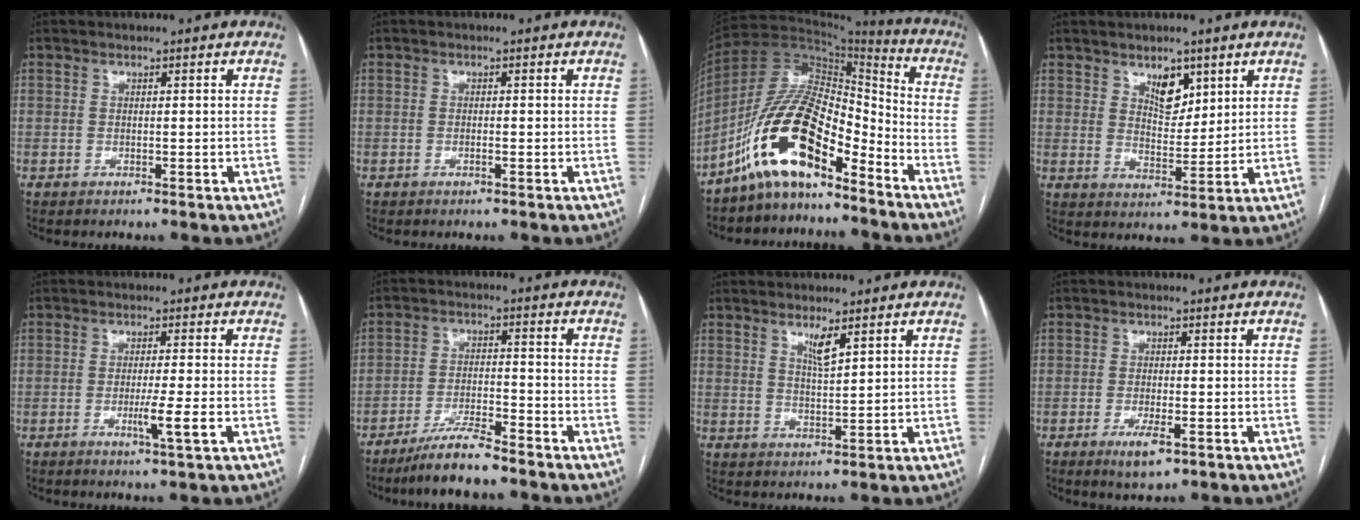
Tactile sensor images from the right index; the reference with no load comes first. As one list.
[{"total": 0.7, "force": [-0.3, 0.0, 0.6], "torque": [-0.014, 0.000, -0.004]}, {"total": 14.3, "force": [-9.3, 4.9, 9.7], "torque": [-0.190, 0.034, -0.171]}, {"total": 5.2, "force": [3.1, 2.7, 3.2], "torque": [-0.052, -0.005, 0.057]}, {"total": 4.1, "force": [-1.3, -0.6, 3.8], "torque": [-0.064, -0.009, -0.021]}, {"total": 7.0, "force": [-6.0, 0.5, 3.7], "torque": [-0.071, -0.018, -0.111]}, {"total": 3.0, "force": [1.9, 0.2, 2.3], "torque": [-0.048, -0.008, 0.038]}, {"total": 4.2, "force": [-2.2, 1.0, 3.5], "torque": [-0.065, -0.006, -0.032]}]